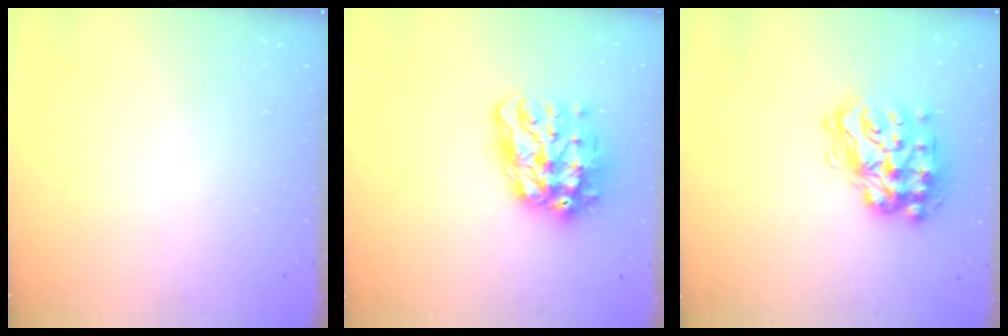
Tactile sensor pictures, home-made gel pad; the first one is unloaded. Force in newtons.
{"total": 16.1, "press": 16.0, "slide": 1.8}
{"total": 17.8, "press": 17.7, "slide": 1.8}